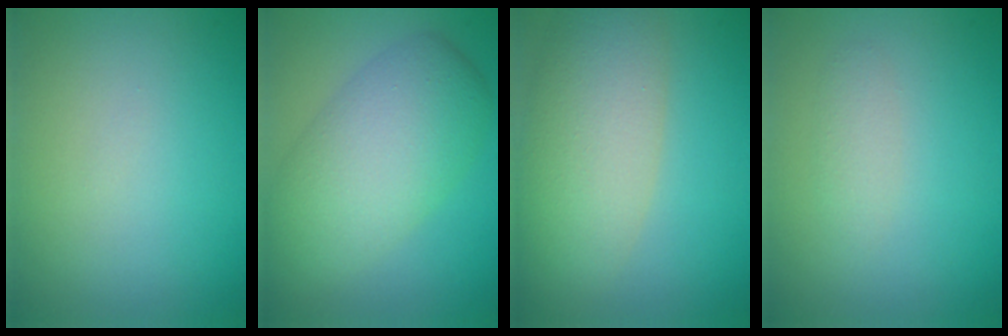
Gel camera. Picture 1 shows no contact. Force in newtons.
{"total": 7.3, "press": 7.3, "slide": 0.2}
{"total": 6.9, "press": 6.9, "slide": 0.3}
{"total": 1.3, "press": 1.3, "slide": 0.0}